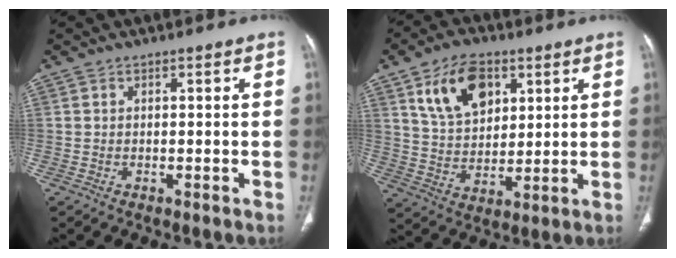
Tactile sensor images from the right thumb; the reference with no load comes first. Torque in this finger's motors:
{"motor_torque": [-0.59, 0.61, 0.24, 0.23, 0.09]}